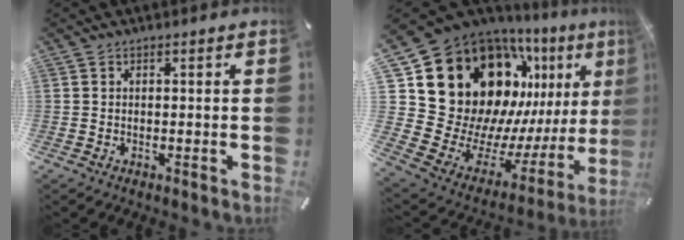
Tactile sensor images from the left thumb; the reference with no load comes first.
{"total": 23.3, "force": [9.7, 17.9, 11.4], "torque": [-0.159, -0.127, 0.229]}